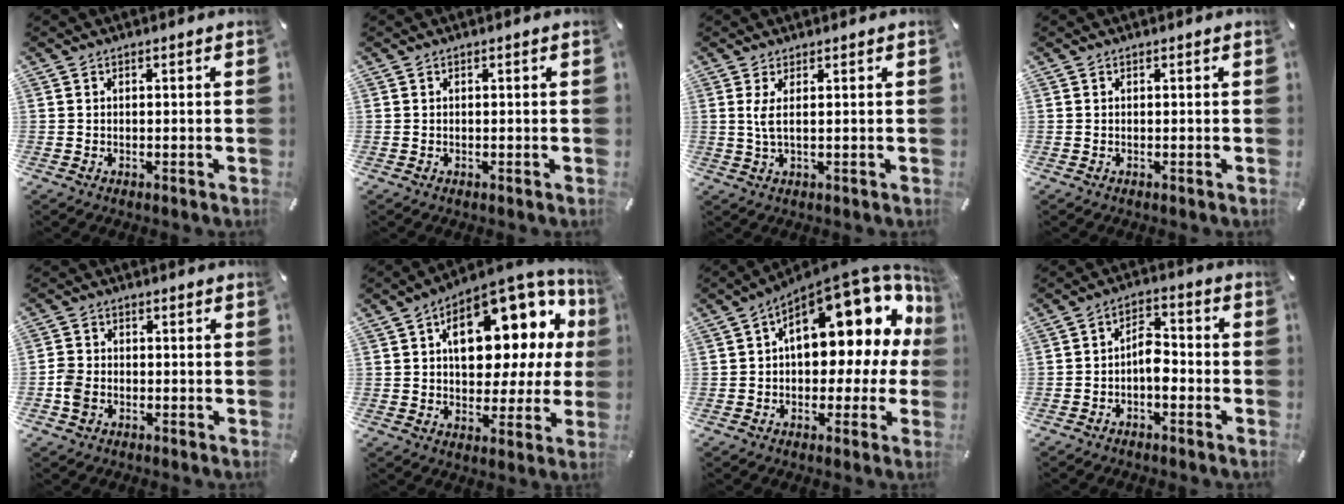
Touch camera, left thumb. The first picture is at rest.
{"total": 0.0}
{"total": 3.6, "force": [0.9, 0.6, 3.4], "torque": [-0.078, -0.006, 0.013]}
{"total": 0.0}
{"total": 3.9, "force": [-1.4, 3.2, 1.7], "torque": [-0.032, 0.007, -0.024]}
{"total": 17.7, "force": [6.4, 10.6, 12.7], "torque": [-0.161, -0.050, 0.108]}
{"total": 18.1, "force": [7.5, 9.3, 13.6], "torque": [-0.174, -0.057, 0.122]}
{"total": 6.1, "force": [-2.7, 3.4, 4.2], "torque": [-0.076, 0.022, -0.049]}